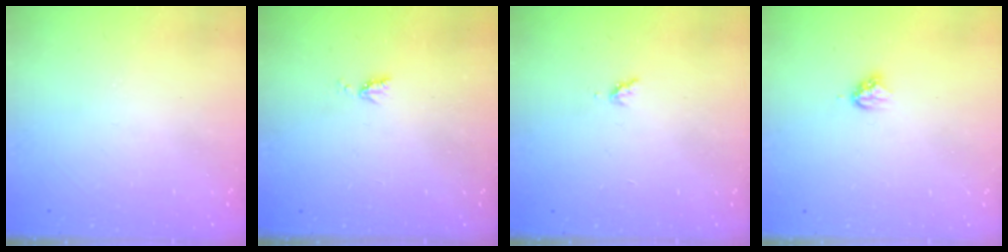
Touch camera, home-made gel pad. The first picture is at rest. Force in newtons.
{"total": 5.2, "press": 5.1, "slide": 0.8}
{"total": 3.6, "press": 3.5, "slide": 0.6}
{"total": 4.0, "press": 4.0, "slide": 0.4}